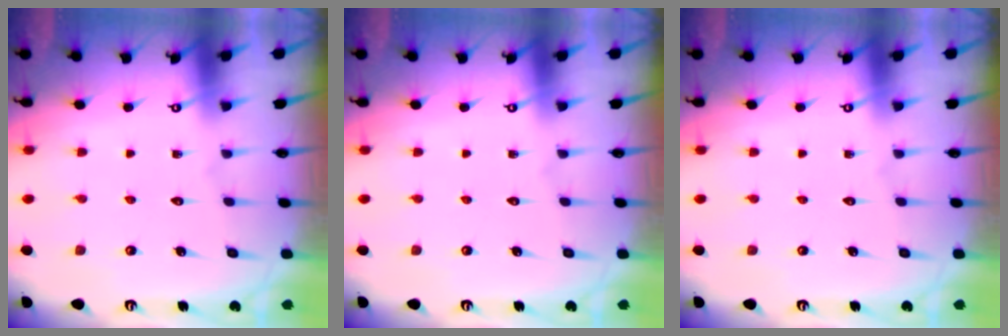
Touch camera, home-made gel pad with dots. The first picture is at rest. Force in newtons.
{"total": 0.0}
{"total": 0.0}